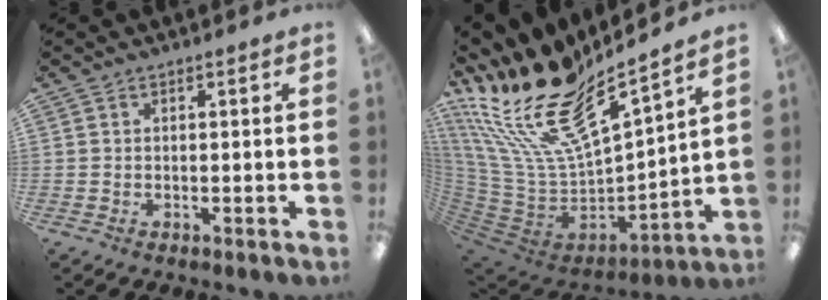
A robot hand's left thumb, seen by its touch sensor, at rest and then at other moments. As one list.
[{"total": 22.7, "force": [16.4, 6.9, 14.1], "torque": [-0.268, -0.125, 0.291]}]